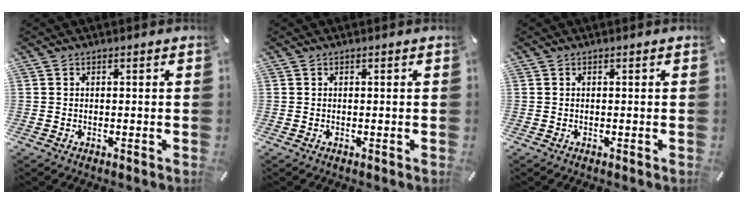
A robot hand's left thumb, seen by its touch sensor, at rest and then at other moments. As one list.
[{"total": 0.0}, {"total": 0.0}]